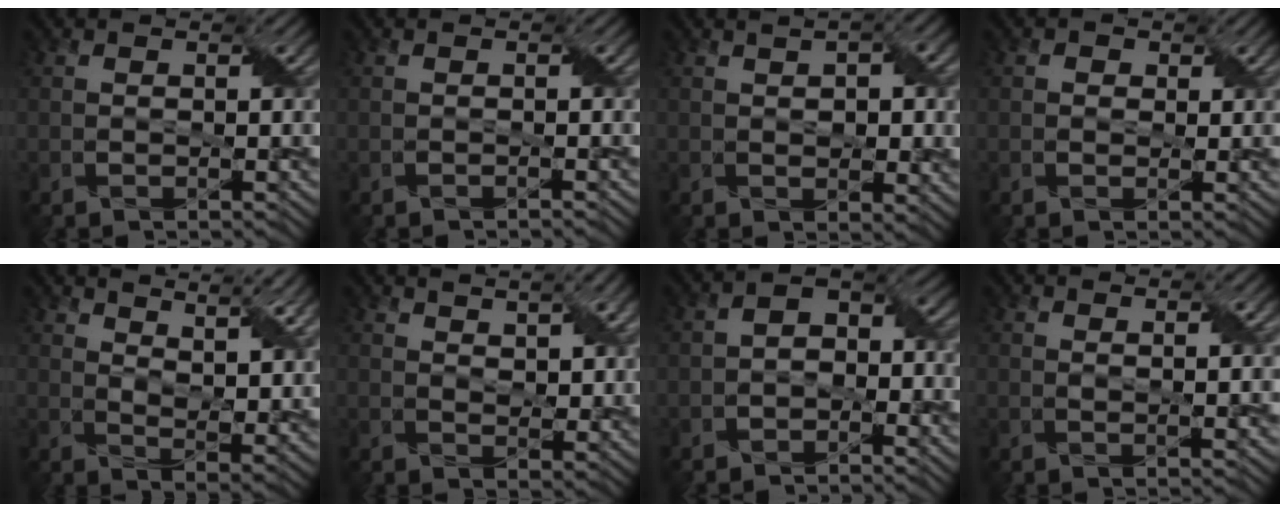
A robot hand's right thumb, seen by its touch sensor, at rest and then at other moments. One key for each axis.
{"total": 0.6, "fx": -0.5, "fy": -0.1, "fz": 0.3, "tx": -0.007, "ty": 0.004, "tz": -0.008}
{"total": 4.9, "fx": 1.1, "fy": 2.7, "fz": 4.0, "tx": -0.058, "ty": -0.002, "tz": 0.025}
{"total": 1.2, "fx": 0.3, "fy": 1.1, "fz": 0.4, "tx": -0.007, "ty": -0.001, "tz": 0.001}
{"total": 10.1, "fx": 7.2, "fy": 3.1, "fz": 6.4, "tx": -0.114, "ty": -0.003, "tz": 0.107}
{"total": 4.1, "fx": 2.8, "fy": 1.6, "fz": 2.5, "tx": -0.050, "ty": -0.004, "tz": 0.055}
{"total": 4.0, "fx": -1.6, "fy": 2.6, "fz": 2.5, "tx": -0.035, "ty": 0.007, "tz": -0.038}
{"total": 1.6, "fx": 0.9, "fy": 0.1, "fz": 1.3, "tx": -0.027, "ty": 0.002, "tz": 0.016}